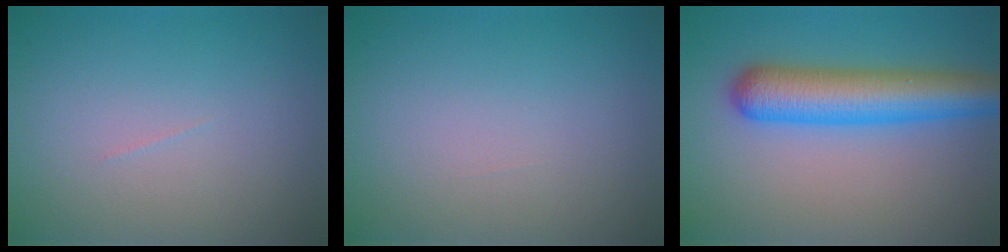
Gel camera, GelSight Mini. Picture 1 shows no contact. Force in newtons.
{"total": 0.0}
{"total": 6.9, "press": 6.9, "slide": 0.2}